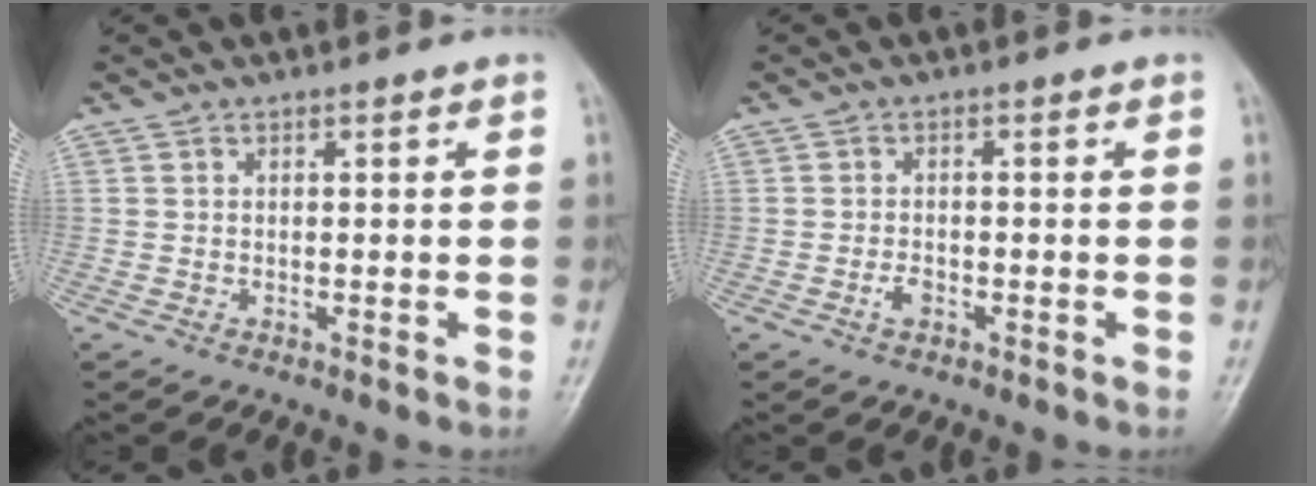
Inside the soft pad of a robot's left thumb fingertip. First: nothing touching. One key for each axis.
{"total": 1.9, "fx": -0.9, "fy": 1.2, "fz": 1.2, "tx": -0.021, "ty": 0.003, "tz": -0.018}